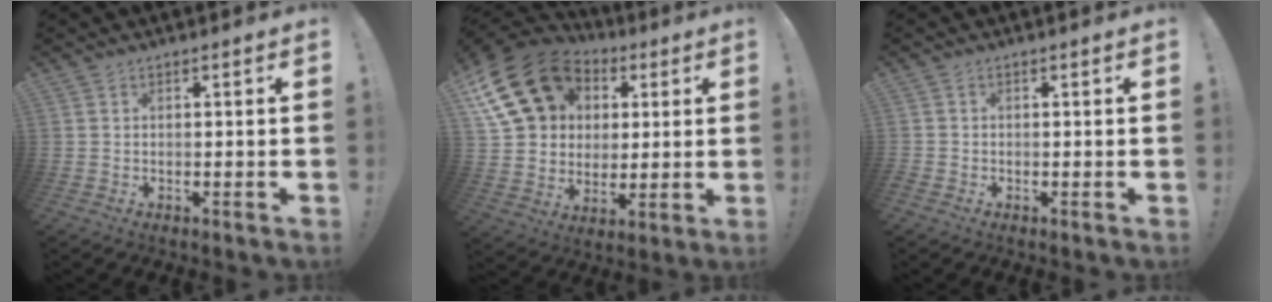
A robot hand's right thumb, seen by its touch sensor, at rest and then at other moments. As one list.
[{"total": 21.0, "force": [8.6, 16.3, 10.1], "torque": [-0.161, -0.029, 0.191]}, {"total": 0.9, "force": [-0.6, 0.7, 0.1], "torque": [-0.001, 0.002, -0.011]}]